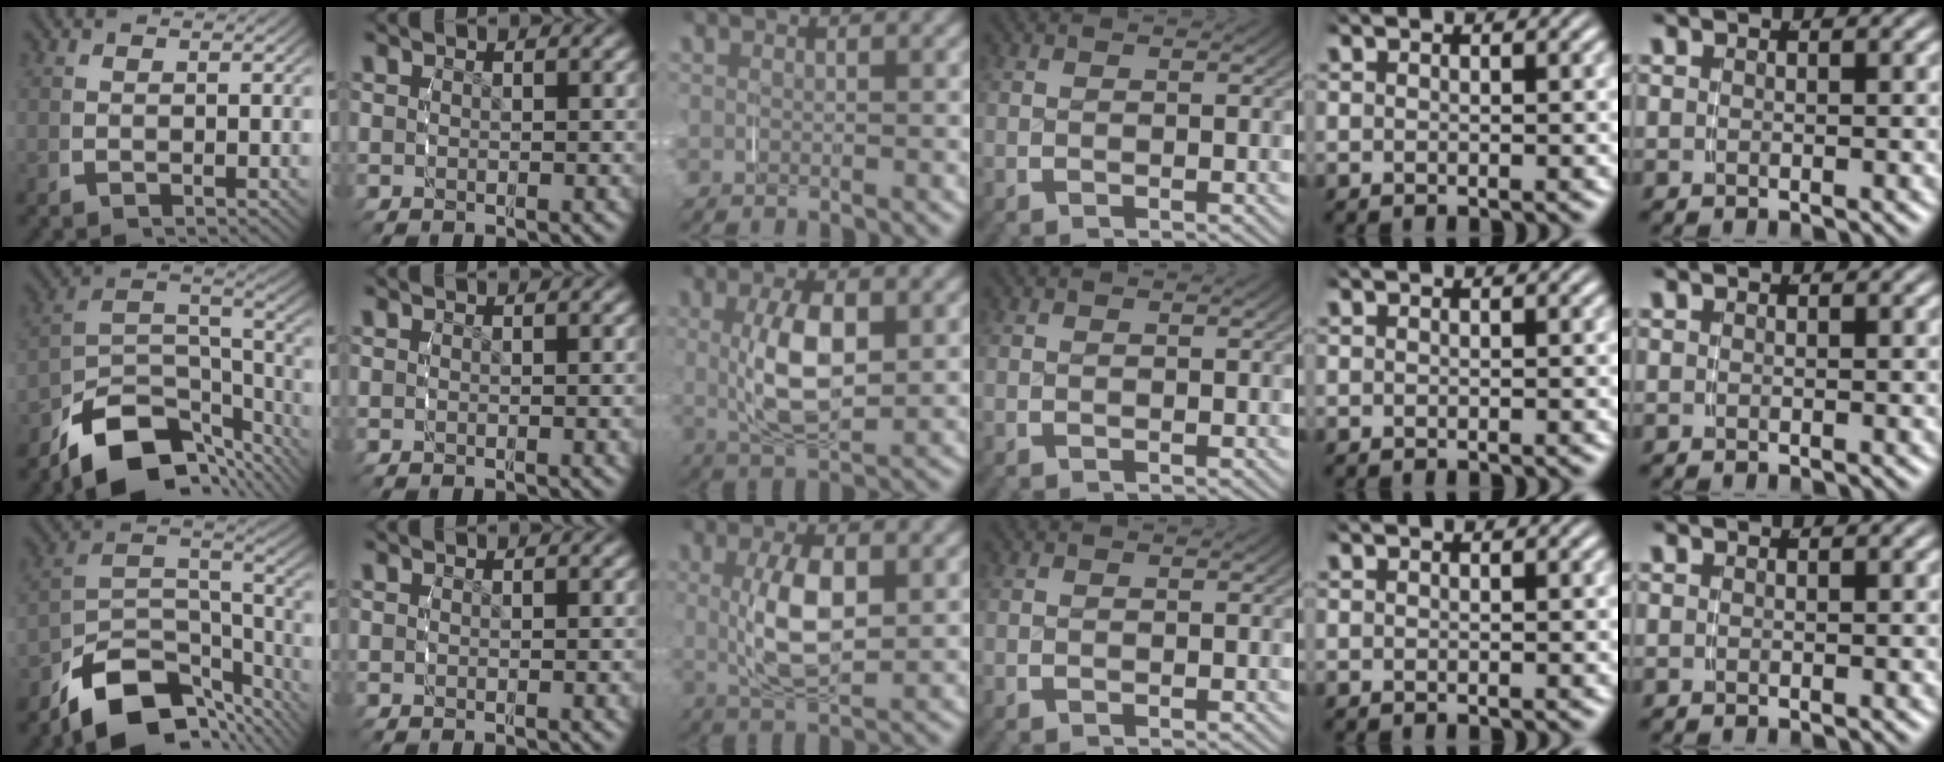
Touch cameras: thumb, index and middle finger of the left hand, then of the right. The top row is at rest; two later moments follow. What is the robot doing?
{"motion": "grasp_and_lifting", "object": "lipstick"}